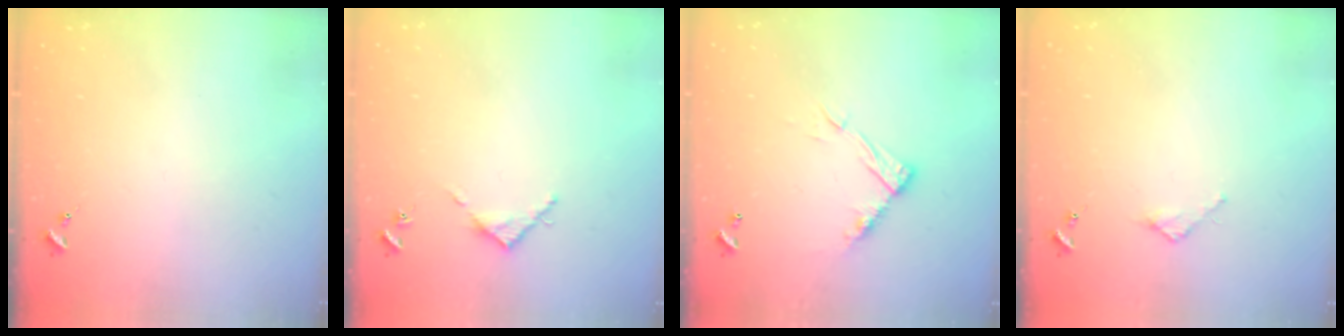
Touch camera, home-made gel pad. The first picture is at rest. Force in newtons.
{"total": 3.6, "press": 3.6, "slide": 0.3}
{"total": 10.6, "press": 10.6, "slide": 0.4}
{"total": 2.4, "press": 2.3, "slide": 0.3}